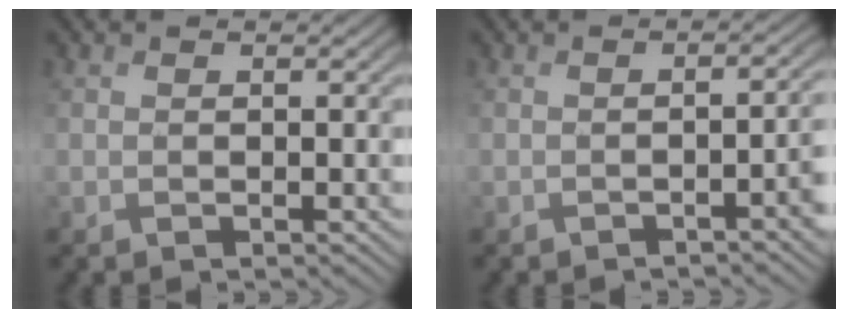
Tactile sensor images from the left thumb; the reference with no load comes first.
{"total": 3.6, "force": [-1.3, 0.8, 3.2], "torque": [-0.034, 0.007, -0.028]}